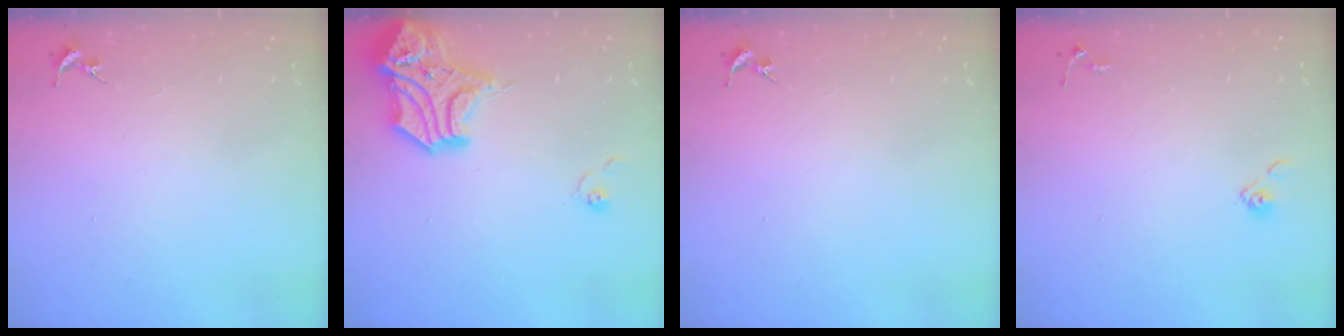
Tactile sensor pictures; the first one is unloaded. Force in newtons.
{"total": 15.8, "press": 15.6, "slide": 2.4}
{"total": 0.0}
{"total": 3.3, "press": 3.3, "slide": 0.4}